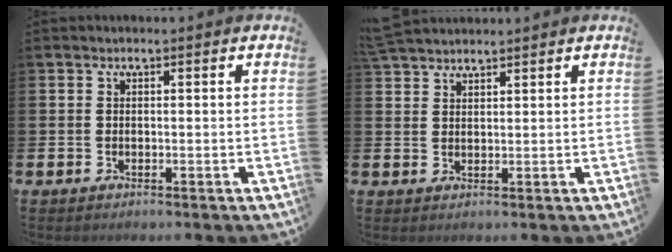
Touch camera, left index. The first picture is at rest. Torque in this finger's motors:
{"motor_torque": [0.12, -0.28, 0.54, 0.19]}